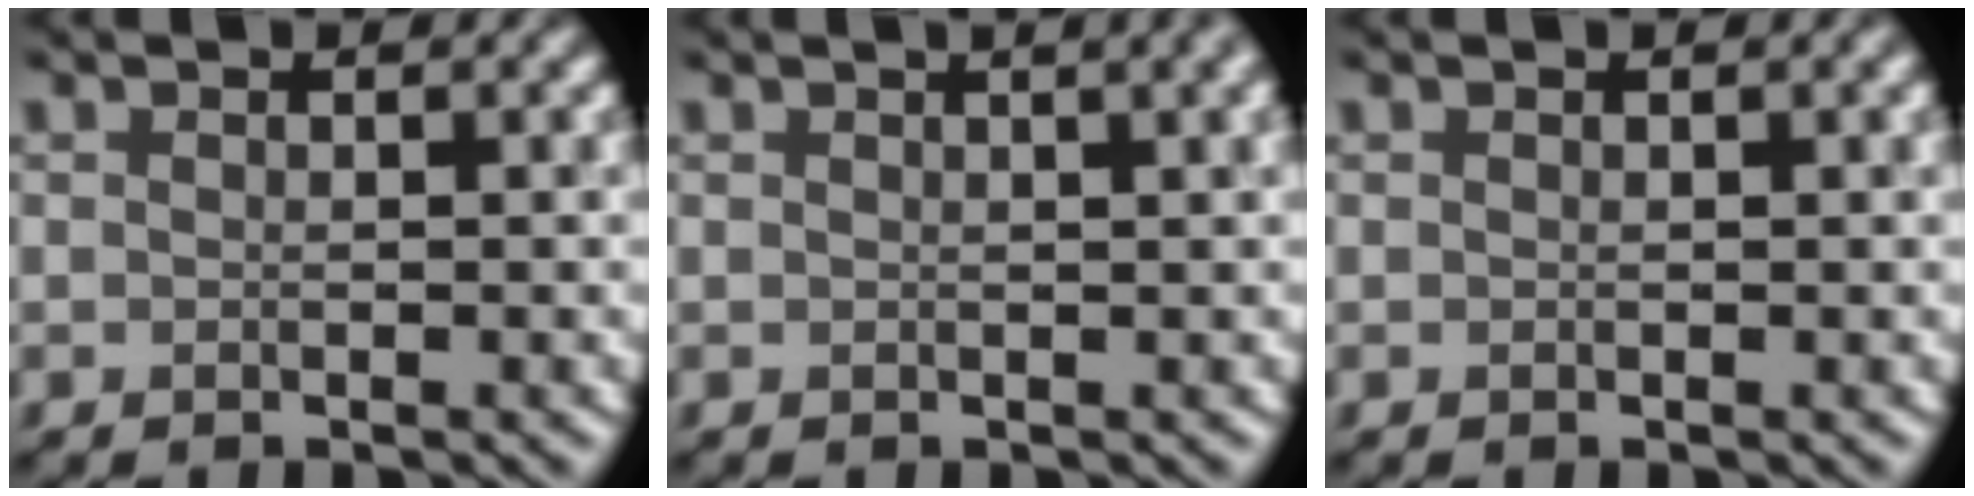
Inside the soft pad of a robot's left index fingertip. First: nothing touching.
{"total": 4.8, "force": [2.0, 2.1, 3.8], "torque": [-0.026, 0.028, -0.005]}
{"total": 1.2, "force": [0.5, 0.4, 1.0], "torque": [-0.016, 0.000, 0.006]}